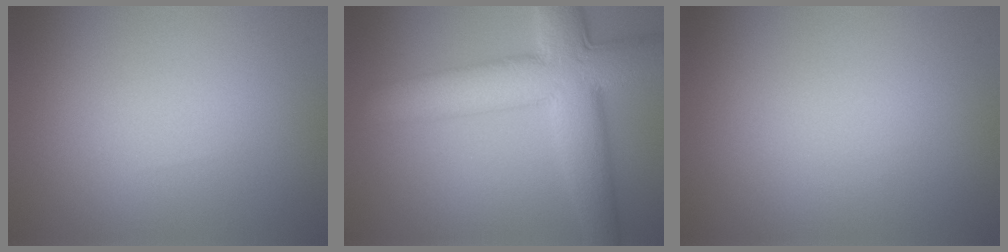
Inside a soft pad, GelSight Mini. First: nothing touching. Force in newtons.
{"total": 9.9, "press": 9.9, "slide": 0.3}
{"total": 0.0}